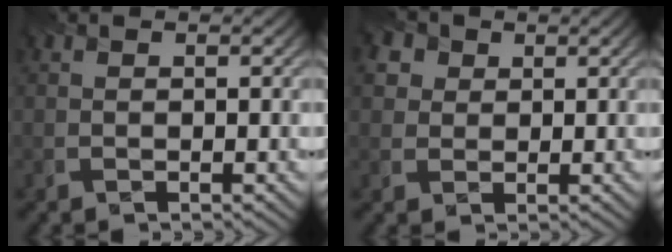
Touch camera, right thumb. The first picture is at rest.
{"total": 4.4, "force": [2.4, 3.3, 1.5], "torque": [-0.055, 0.003, 0.045]}